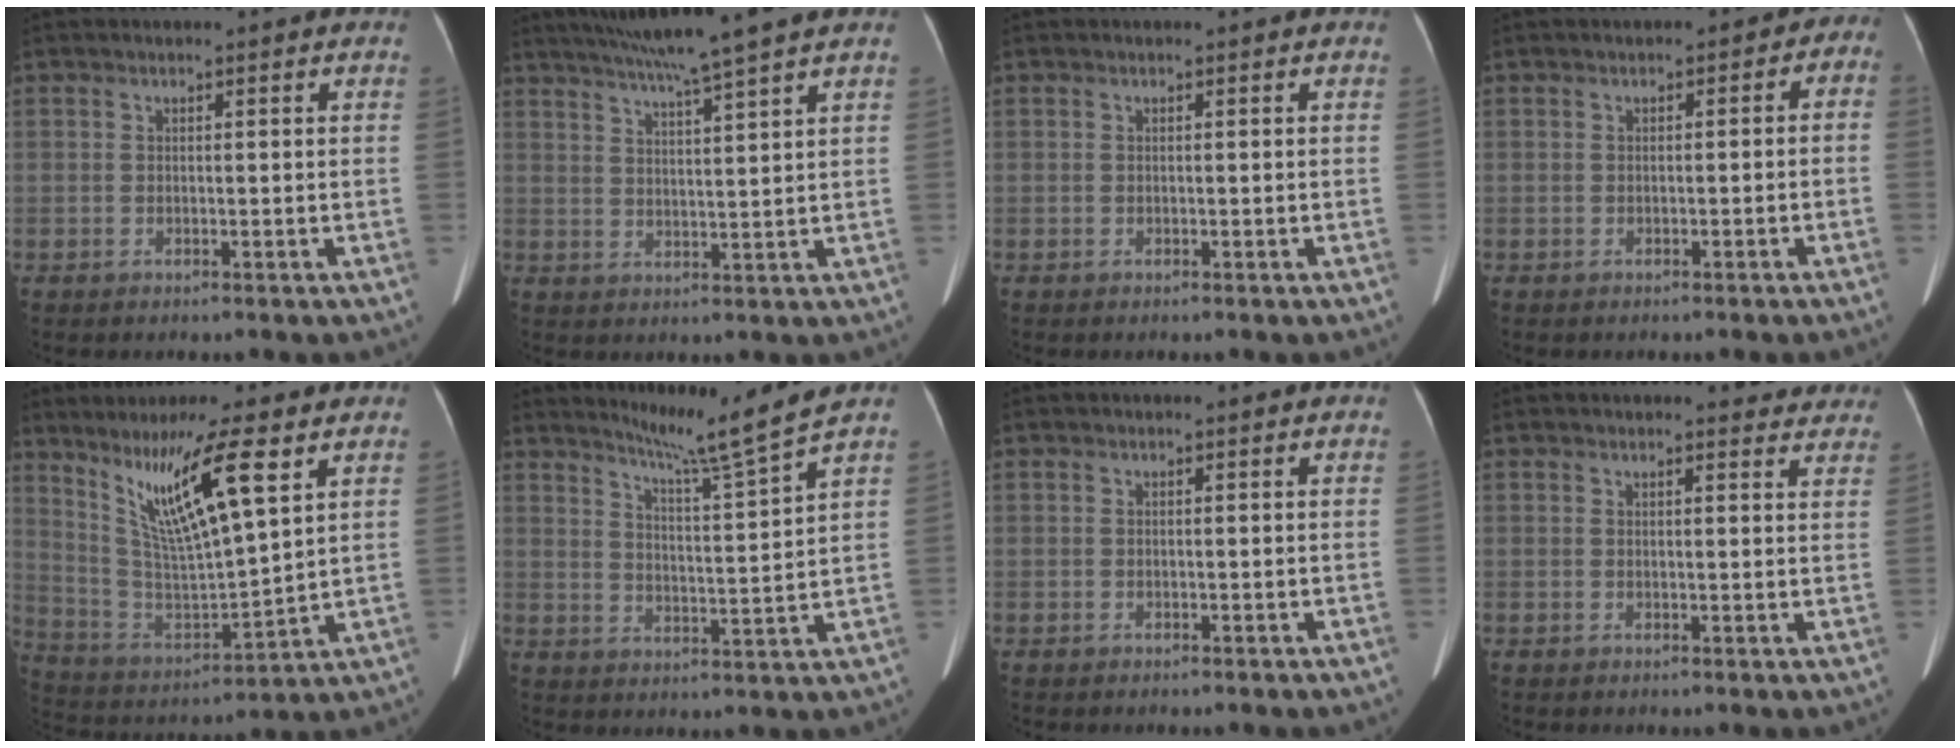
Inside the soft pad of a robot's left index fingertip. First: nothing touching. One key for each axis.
{"total": 9.7, "fx": 8.1, "fy": -2.0, "fz": 5.0, "tx": -0.083, "ty": 0.004, "tz": 0.122}
{"total": 0.0}
{"total": 3.1, "fx": -0.9, "fy": 2.5, "fz": 1.6, "tx": -0.004, "ty": 0.025, "tz": -0.011}
{"total": 14.6, "fx": 7.8, "fy": 1.2, "fz": 12.4, "tx": -0.239, "ty": -0.007, "tz": 0.150}
{"total": 8.4, "fx": 7.3, "fy": -3.0, "fz": 2.8, "tx": -0.057, "ty": -0.044, "tz": 0.120}
{"total": 0.0}
{"total": 7.1, "fx": 6.7, "fy": 1.7, "fz": 1.2, "tx": 0.011, "ty": -0.008, "tz": 0.048}